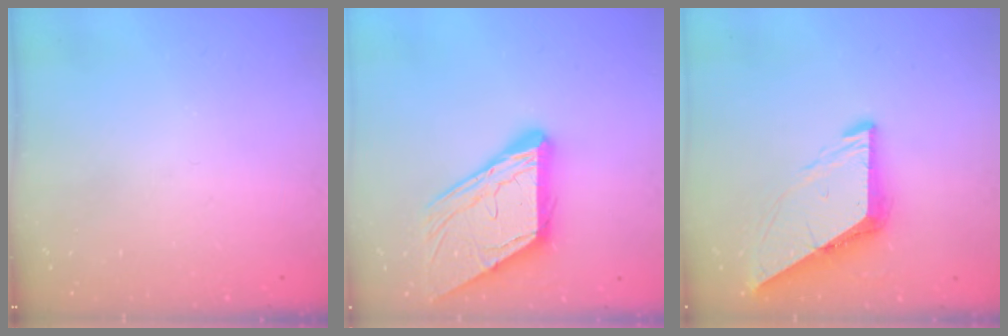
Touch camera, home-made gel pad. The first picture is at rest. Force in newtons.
{"total": 13.5, "press": 13.4, "slide": 1.6}
{"total": 8.6, "press": 8.5, "slide": 1.1}